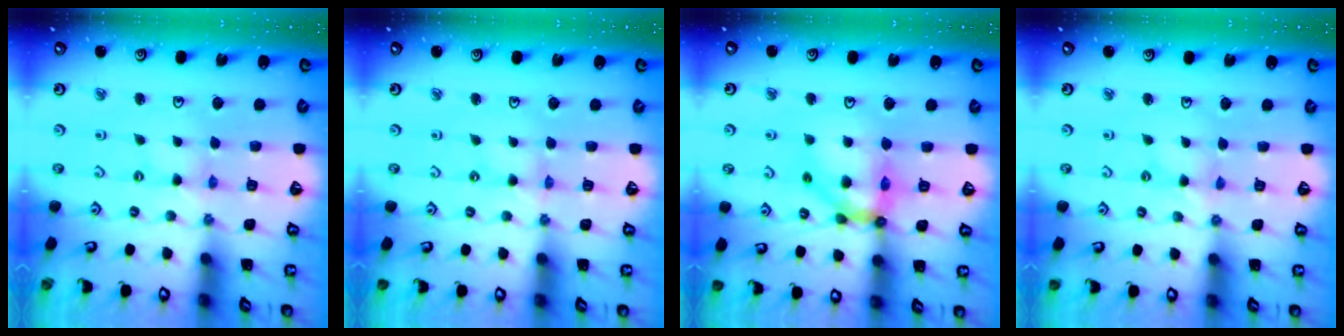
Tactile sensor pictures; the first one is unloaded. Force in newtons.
{"total": 1.1, "press": 1.0, "slide": 0.1}
{"total": 12.6, "press": 12.6, "slide": 1.5}
{"total": 1.2, "press": 1.2, "slide": 0.3}